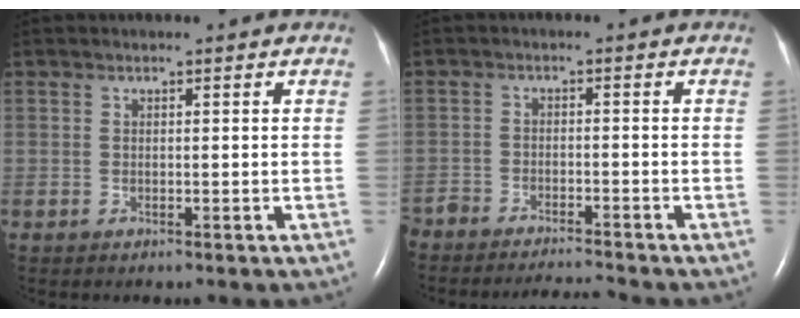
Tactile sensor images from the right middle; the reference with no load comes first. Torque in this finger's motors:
{"motor_torque": [-0.21, -0.16, 0.04, -0.01]}